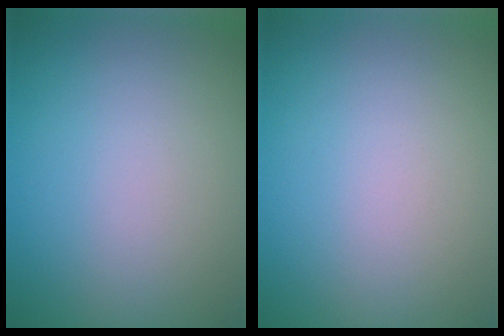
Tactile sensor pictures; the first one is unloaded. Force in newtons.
{"total": 0.0}